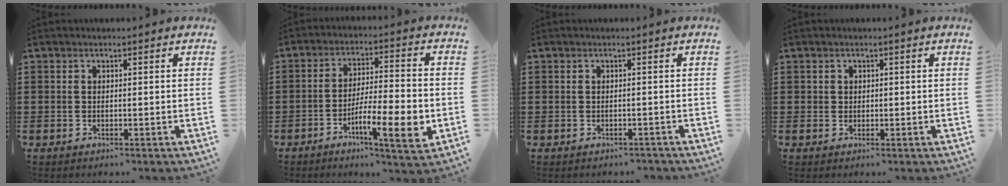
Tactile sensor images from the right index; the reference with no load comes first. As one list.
[{"total": 9.6, "force": [-3.6, 1.3, 8.8], "torque": [-0.149, -0.005, -0.062]}, {"total": 0.7, "force": [-0.6, 0.5, 0.0], "torque": [-0.003, 0.002, -0.014]}, {"total": 1.0, "force": [0.5, 0.9, 0.1], "torque": [-0.003, 0.003, 0.009]}]